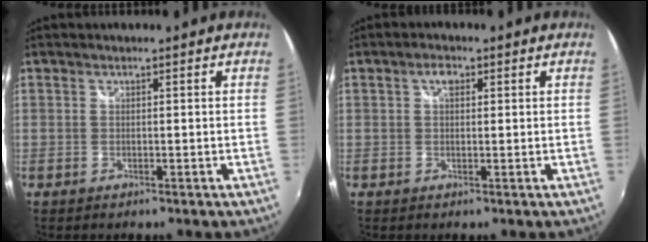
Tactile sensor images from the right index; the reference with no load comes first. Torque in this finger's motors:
{"motor_torque": [0.28, -0.01, 0.14, 0.04]}